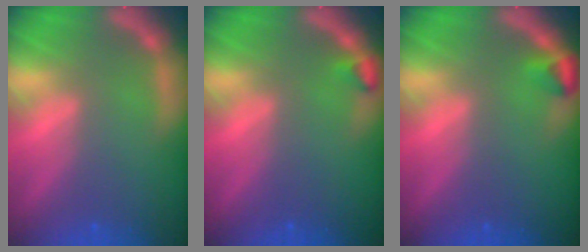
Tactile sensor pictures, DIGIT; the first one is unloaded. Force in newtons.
{"total": 0.9}
{"total": 1.5}